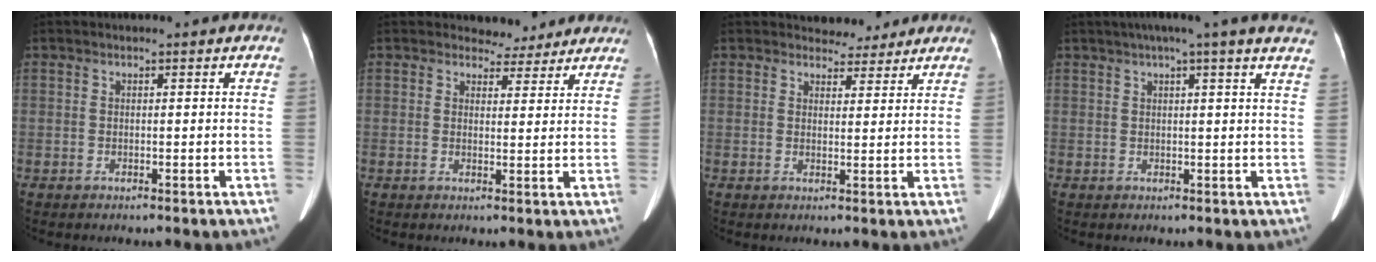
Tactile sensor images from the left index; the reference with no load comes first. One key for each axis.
{"total": 4.6, "fx": 4.1, "fy": 2.0, "fz": -0.1, "tx": 0.011, "ty": -0.002, "tz": 0.042}
{"total": 4.4, "fx": 4.0, "fy": 1.7, "fz": 0.2, "tx": 0.005, "ty": 0.000, "tz": 0.047}
{"total": 13.5, "fx": 10.9, "fy": 0.0, "fz": 8.0, "tx": -0.118, "ty": 0.032, "tz": 0.121}